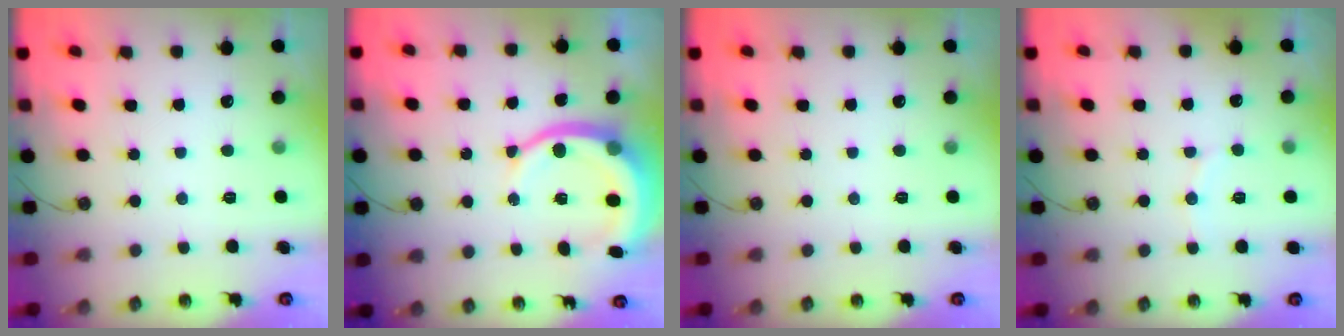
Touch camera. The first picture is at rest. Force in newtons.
{"total": 10.8, "press": 10.7, "slide": 1.7}
{"total": 0.0}
{"total": 5.3, "press": 5.2, "slide": 1.2}